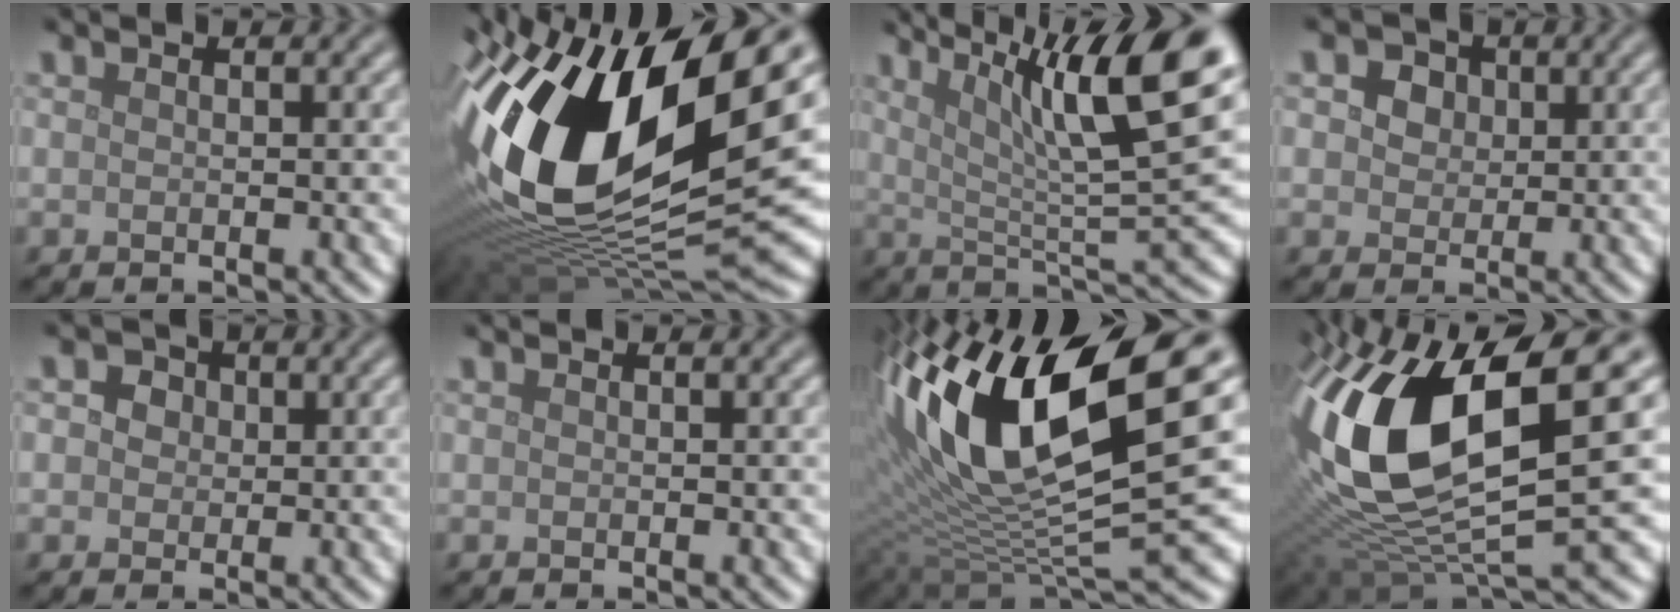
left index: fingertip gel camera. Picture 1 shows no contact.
{"total": 18.9, "force": [4.1, 9.8, 15.7], "torque": [-0.318, -0.004, 0.069]}
{"total": 11.9, "force": [4.9, 2.7, 10.5], "torque": [-0.160, 0.010, 0.079]}
{"total": 5.8, "force": [2.7, 4.1, 2.9], "torque": [-0.045, 0.017, 0.019]}
{"total": 3.6, "force": [1.3, 2.8, 1.8], "torque": [-0.020, 0.016, -0.004]}
{"total": 0.0}
{"total": 15.9, "force": [4.8, 6.0, 13.9], "torque": [-0.281, 0.010, 0.075]}
{"total": 15.7, "force": [2.8, 7.1, 13.7], "torque": [-0.293, -0.007, 0.051]}